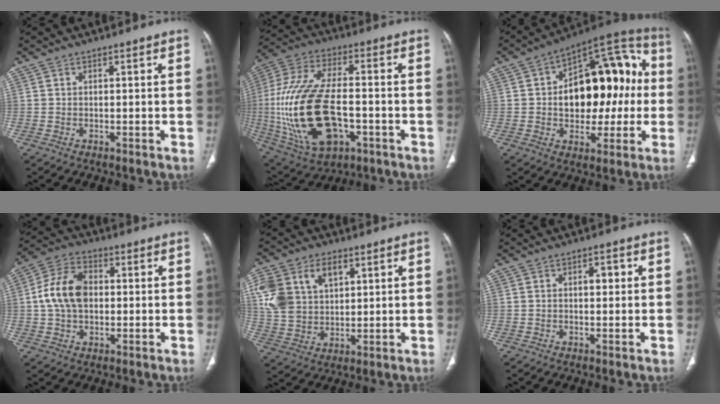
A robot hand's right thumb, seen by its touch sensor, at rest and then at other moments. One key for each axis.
{"total": 24.7, "fx": -4.3, "fy": 12.8, "fz": 20.6, "tx": -0.442, "ty": 0.008, "tz": -0.058}
{"total": 23.4, "fx": 1.0, "fy": 13.8, "fz": 18.8, "tx": -0.222, "ty": 0.041, "tz": 0.018}
{"total": 11.0, "fx": 0.6, "fy": 7.5, "fz": 8.0, "tx": -0.145, "ty": 0.022, "tz": 0.006}
{"total": 15.4, "fx": 5.3, "fy": 10.6, "fz": 9.8, "tx": -0.194, "ty": 0.000, "tz": 0.108}
{"total": 2.2, "fx": 0.2, "fy": 1.2, "fz": 1.8, "tx": -0.023, "ty": 0.007, "tz": 0.001}